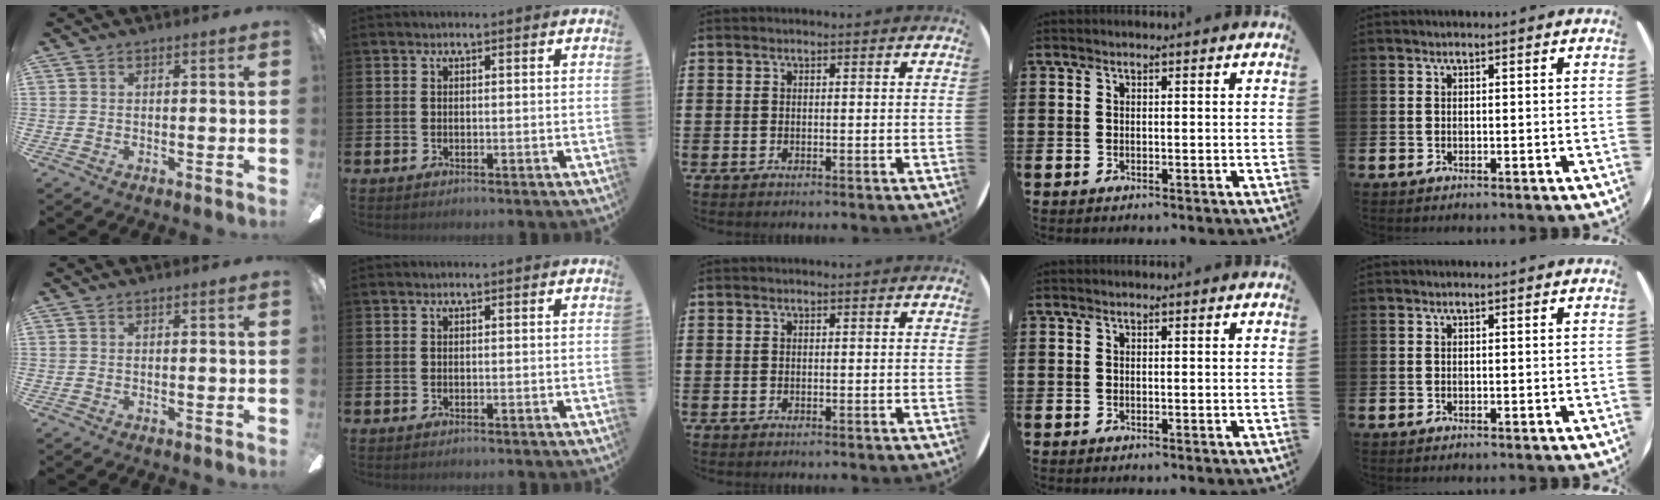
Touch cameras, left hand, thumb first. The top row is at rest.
{}